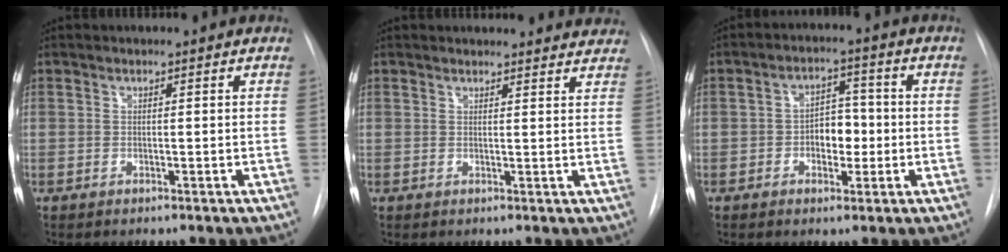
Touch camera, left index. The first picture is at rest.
{"total": 9.7, "force": [9.4, 2.2, 1.3], "torque": [0.015, -0.006, 0.080]}
{"total": 5.2, "force": [-1.8, 3.1, 3.7], "torque": [-0.053, 0.010, -0.026]}